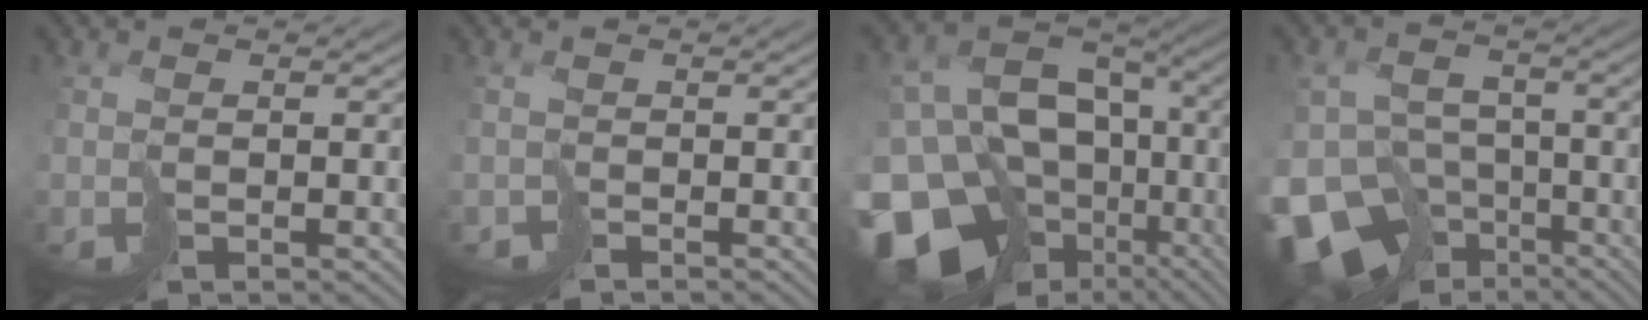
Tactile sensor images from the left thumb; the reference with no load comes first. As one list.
[{"total": 1.4, "force": [-1.1, 0.9, 0.0], "torque": [0.004, -0.005, -0.029]}, {"total": 19.5, "force": [-7.8, 14.3, 10.8], "torque": [-0.243, -0.015, -0.111]}, {"total": 15.5, "force": [-8.6, 10.9, 6.9], "torque": [-0.187, -0.038, -0.127]}]